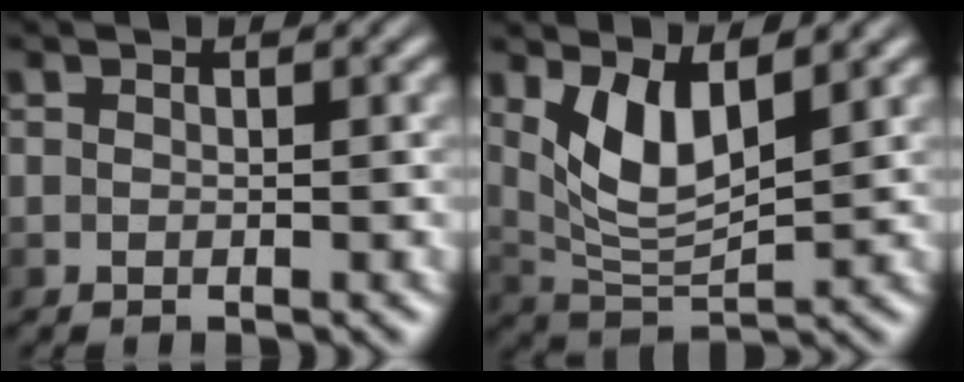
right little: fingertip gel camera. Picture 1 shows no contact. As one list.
[{"total": 5.0, "force": [1.8, 2.1, 4.1], "torque": [-0.089, -0.013, 0.038]}]